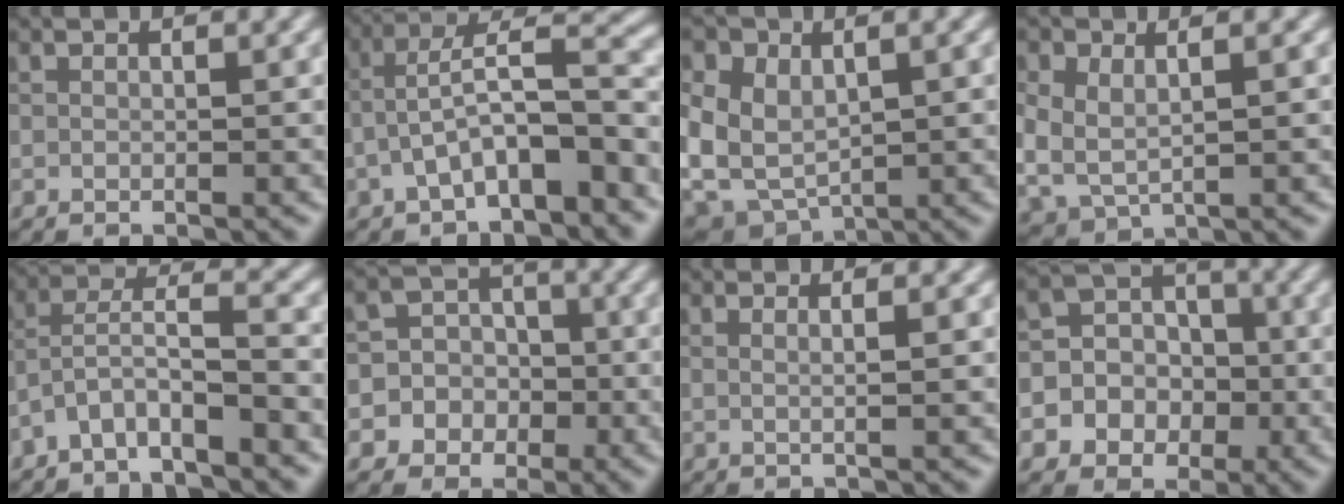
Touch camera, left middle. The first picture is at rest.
{"total": 7.4, "force": [-3.2, 2.9, 6.1], "torque": [-0.106, 0.011, -0.061]}
{"total": 6.0, "force": [0.6, 4.3, 4.1], "torque": [-0.104, -0.015, 0.005]}
{"total": 3.8, "force": [1.1, 2.3, 2.8], "torque": [-0.069, -0.016, 0.019]}
{"total": 4.4, "force": [-3.1, 1.1, 3.0], "torque": [-0.063, 0.000, -0.073]}
{"total": 7.9, "force": [-2.2, 7.5, 0.8], "torque": [-0.013, 0.005, -0.064]}
{"total": 2.5, "force": [0.9, 1.2, 2.0], "torque": [-0.023, -0.005, -0.018]}
{"total": 9.4, "force": [-2.3, 8.8, 2.3], "torque": [-0.056, 0.004, -0.065]}